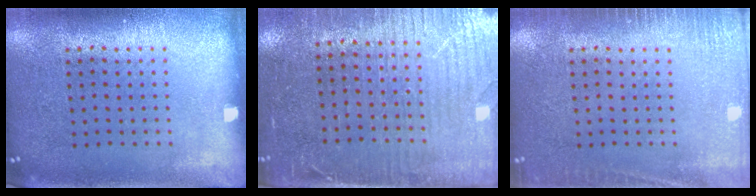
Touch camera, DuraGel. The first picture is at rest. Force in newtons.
{"total": 3.6, "press": 3.2, "slide": 1.7}
{"total": 2.0, "press": 2.0, "slide": 0.3}